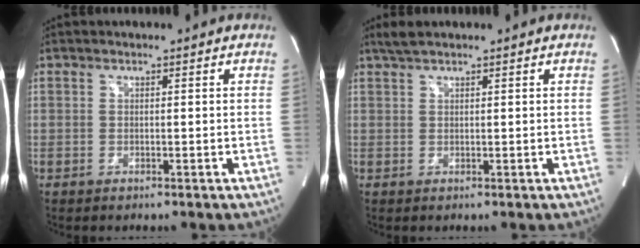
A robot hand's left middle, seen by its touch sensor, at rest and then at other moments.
{"total": 2.0, "force": [1.7, 0.1, 1.1], "torque": [-0.027, 0.012, 0.036]}